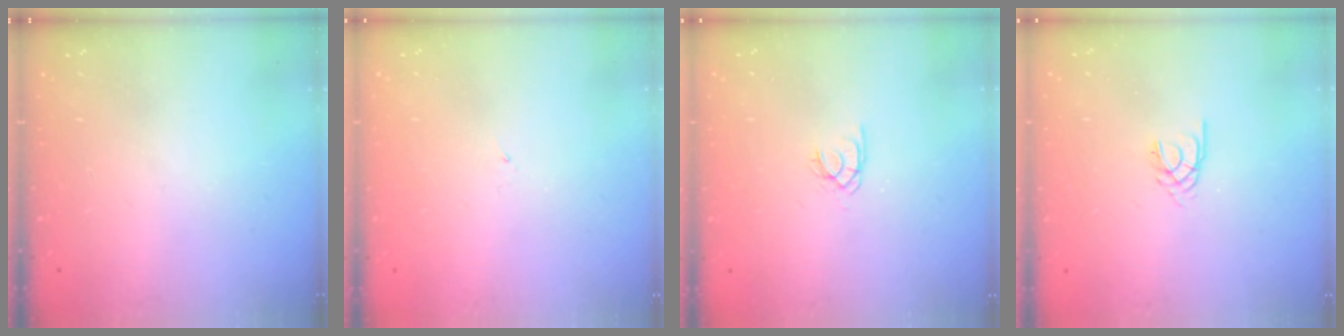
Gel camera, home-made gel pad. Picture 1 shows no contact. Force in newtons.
{"total": 1.9, "press": 1.9, "slide": 0.1}
{"total": 1.7, "press": 1.6, "slide": 0.4}
{"total": 2.1, "press": 2.0, "slide": 0.4}